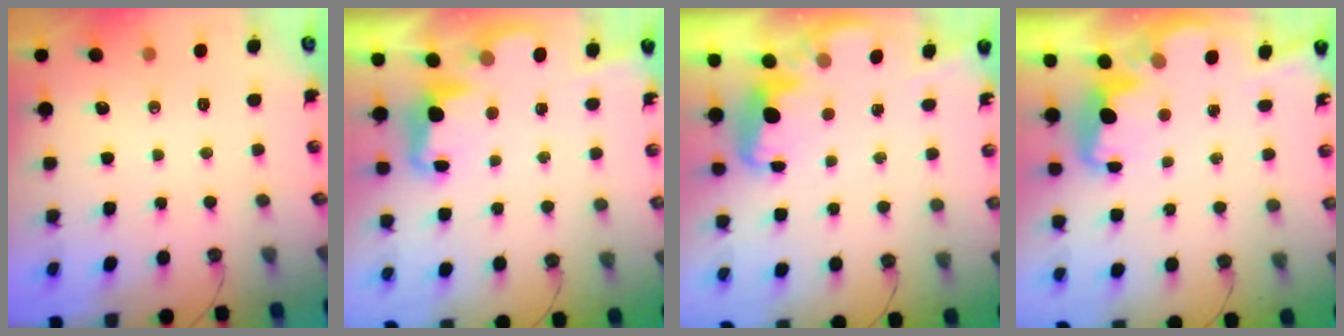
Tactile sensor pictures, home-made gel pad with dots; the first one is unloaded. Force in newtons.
{"total": 2.5, "press": 2.5, "slide": 0.6}
{"total": 2.8, "press": 2.6, "slide": 0.8}
{"total": 3.9, "press": 3.8, "slide": 0.7}